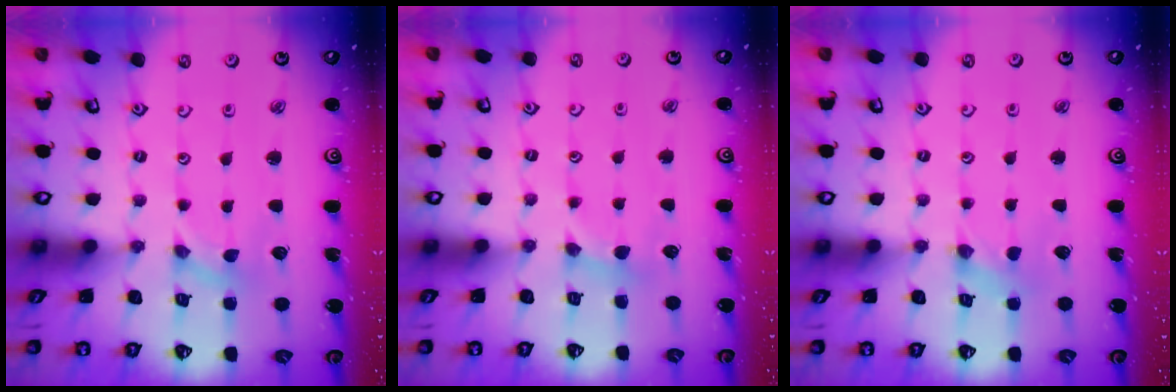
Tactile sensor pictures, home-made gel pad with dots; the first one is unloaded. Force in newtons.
{"total": 3.1, "press": 3.0, "slide": 0.3}
{"total": 0.0}